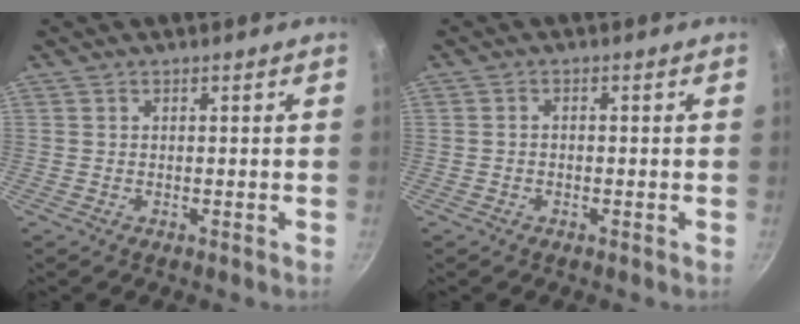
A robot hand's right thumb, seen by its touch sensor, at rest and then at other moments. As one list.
[{"total": 1.0, "force": [-0.4, 0.7, 0.6], "torque": [-0.015, 0.007, -0.008]}]